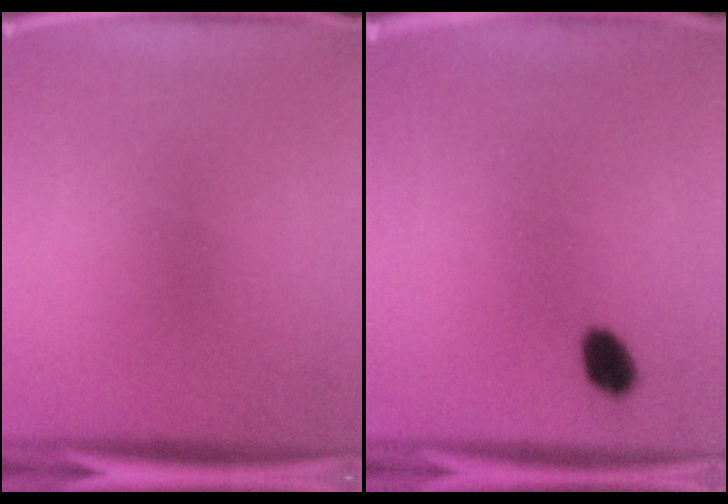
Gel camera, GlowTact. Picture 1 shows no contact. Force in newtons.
{"total": 3.7}